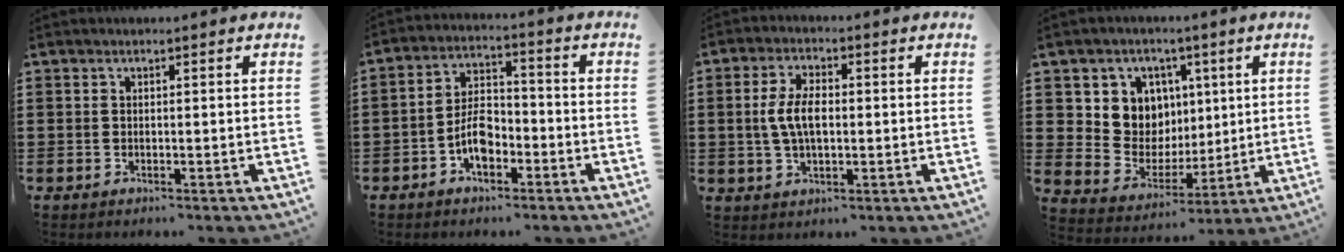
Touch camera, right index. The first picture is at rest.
{"total": 6.2, "force": [-2.6, 3.3, 4.5], "torque": [-0.097, 0.006, -0.052]}
{"total": 6.1, "force": [0.1, 2.9, 5.3], "torque": [-0.124, 0.003, -0.006]}
{"total": 8.3, "force": [2.7, 7.7, 1.5], "torque": [-0.070, -0.021, 0.053]}